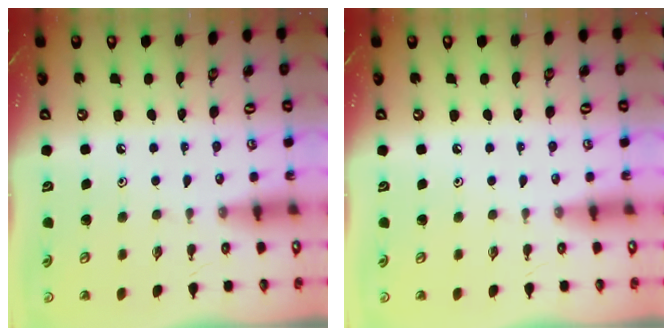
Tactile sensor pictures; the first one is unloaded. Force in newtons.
{"total": 0.0}